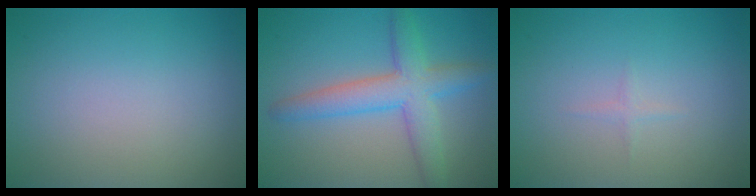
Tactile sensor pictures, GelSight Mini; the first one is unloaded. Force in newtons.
{"total": 5.2, "press": 5.2, "slide": 0.1}
{"total": 0.6, "press": 0.6, "slide": 0.0}